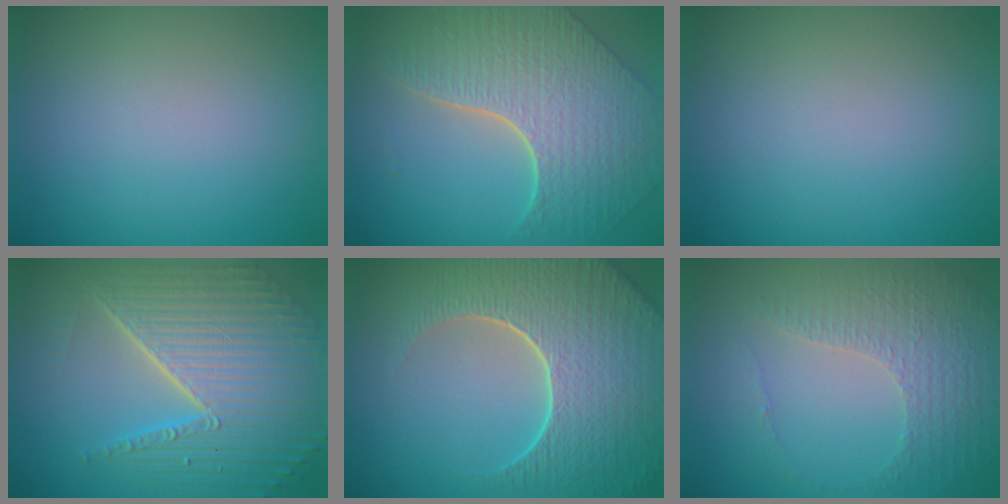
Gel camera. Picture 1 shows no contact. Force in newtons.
{"total": 8.4, "press": 6.0, "slide": 5.8}
{"total": 0.0}
{"total": 9.9, "press": 6.3, "slide": 7.7}
{"total": 9.3, "press": 6.6, "slide": 6.5}
{"total": 4.6, "press": 3.1, "slide": 3.3}